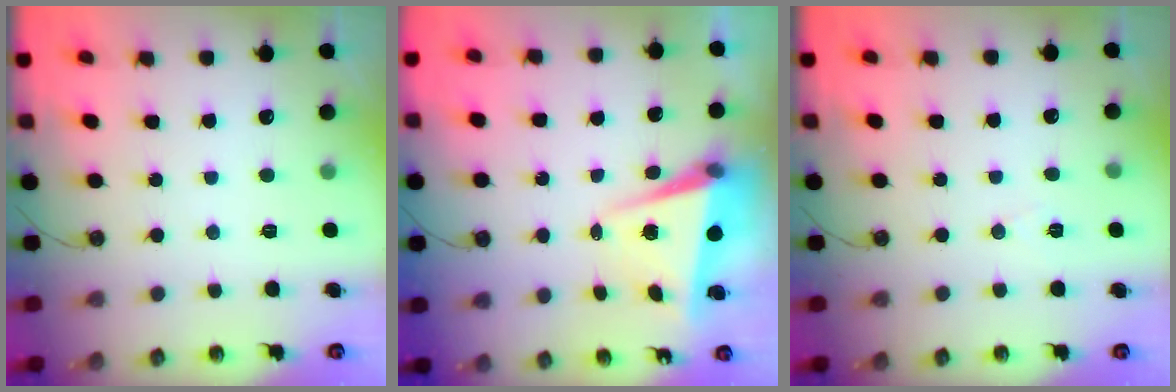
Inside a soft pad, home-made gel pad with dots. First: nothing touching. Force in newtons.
{"total": 5.0, "press": 4.8, "slide": 1.2}
{"total": 5.3, "press": 3.0, "slide": 4.4}